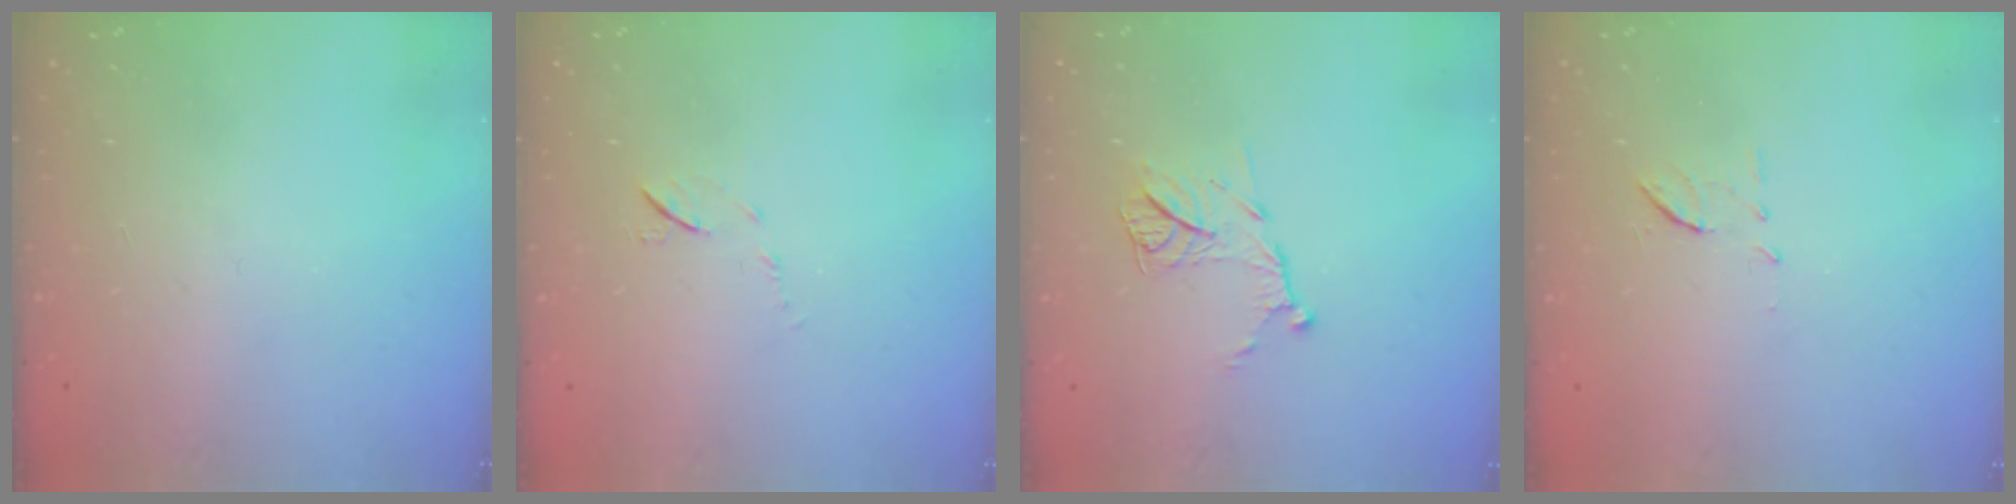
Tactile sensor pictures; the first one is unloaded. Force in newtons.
{"total": 6.1, "press": 6.0, "slide": 0.9}
{"total": 11.8, "press": 11.8, "slide": 0.8}
{"total": 6.8, "press": 6.6, "slide": 1.8}